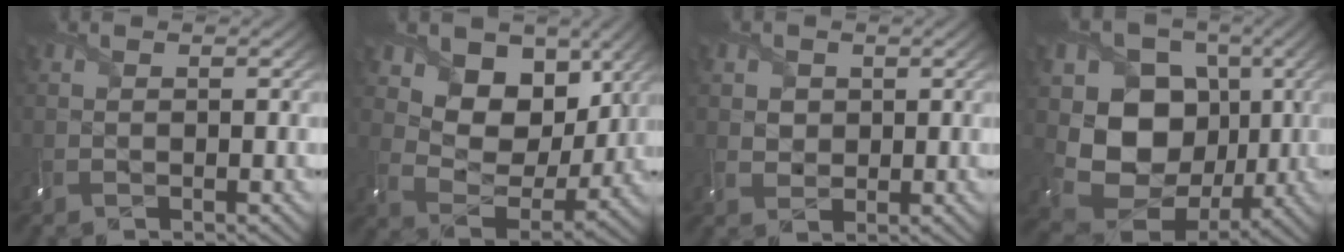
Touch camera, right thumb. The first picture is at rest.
{"total": 10.6, "force": [5.3, 7.1, 5.9], "torque": [-0.116, -0.012, 0.080]}
{"total": 2.3, "force": [0.8, 2.1, 0.8], "torque": [-0.024, -0.006, 0.013]}
{"total": 12.4, "force": [0.8, 10.6, 6.4], "torque": [-0.137, -0.022, 0.008]}